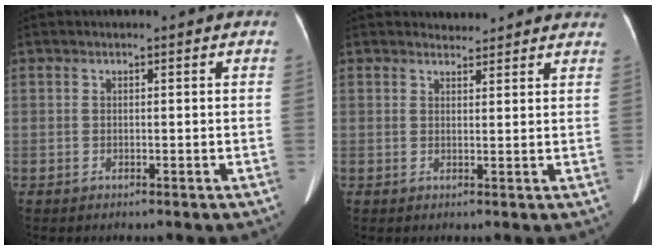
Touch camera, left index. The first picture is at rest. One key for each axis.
{"total": 3.7, "fx": 3.6, "fy": 0.9, "fz": -0.2, "tx": 0.002, "ty": 0.008, "tz": 0.035}